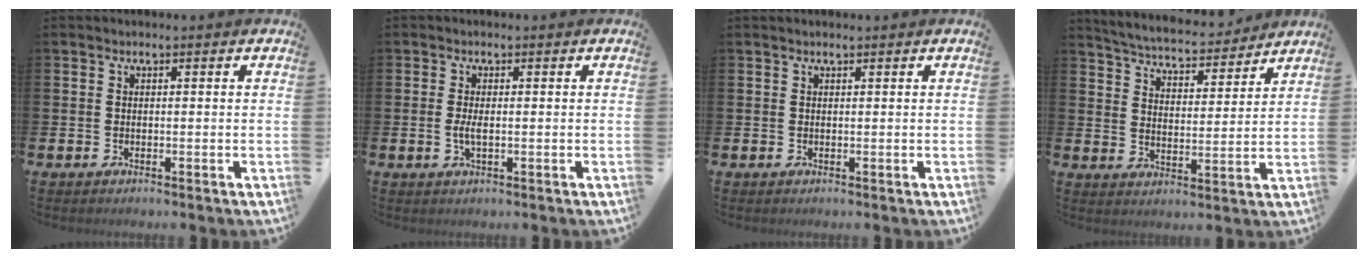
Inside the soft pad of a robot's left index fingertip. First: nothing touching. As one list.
[{"total": 1.8, "force": [-0.2, 0.6, 1.7], "torque": [-0.023, -0.003, -0.006]}, {"total": 0.5, "force": [0.5, 0.1, 0.2], "torque": [0.003, -0.001, 0.007]}, {"total": 5.2, "force": [5.1, 0.8, 0.7], "torque": [-0.042, -0.040, 0.087]}]